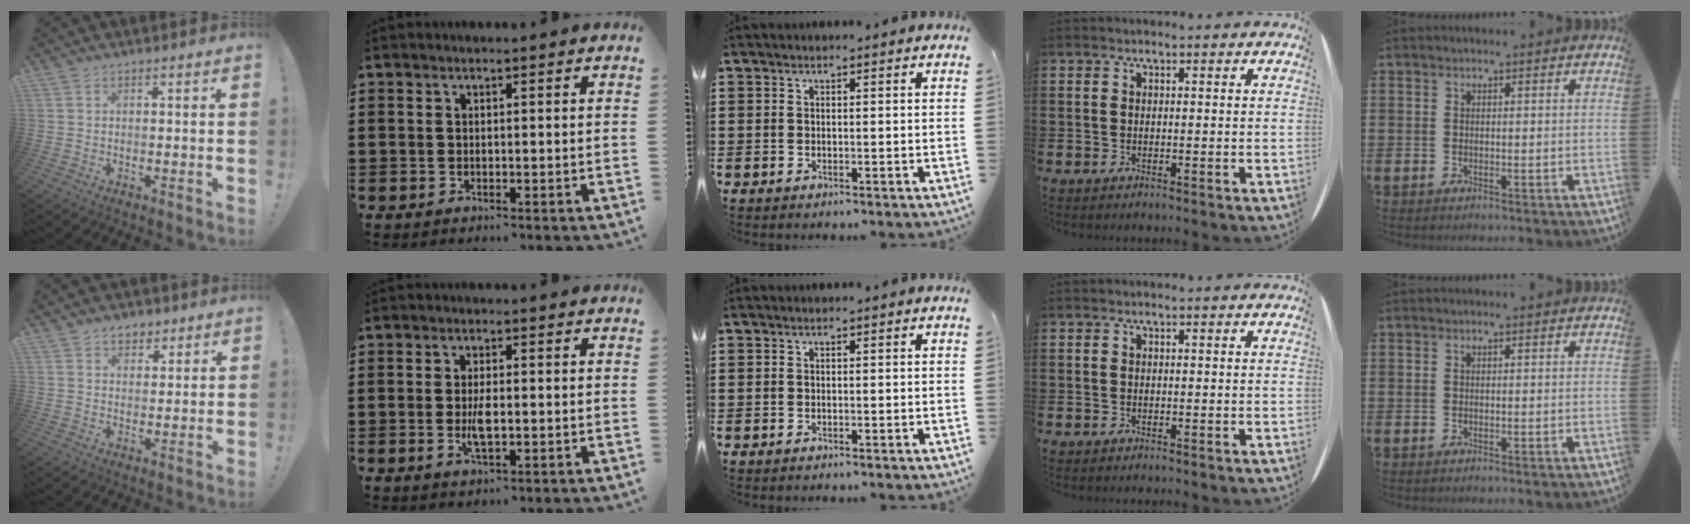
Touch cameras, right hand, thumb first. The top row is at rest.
{"thumb": {"total": 4.7, "force": [3.3, 3.2, 0.8], "torque": [-0.002, -0.020, 0.059]}, "index": {"total": 3.9, "force": [-0.6, 1.4, 3.6], "torque": [-0.072, -0.001, -0.013]}}